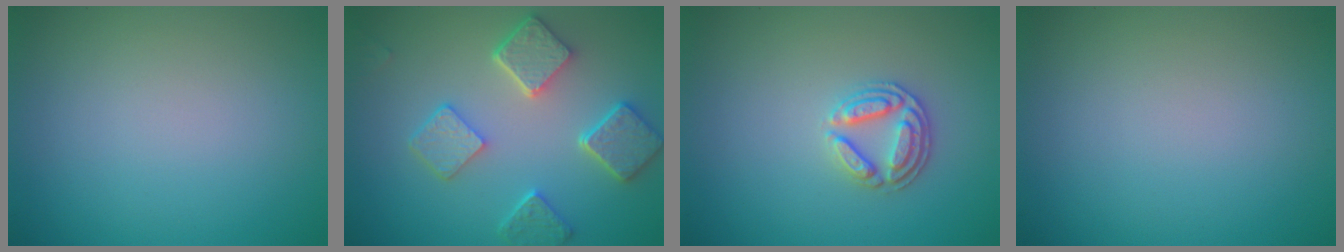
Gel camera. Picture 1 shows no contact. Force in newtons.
{"total": 5.4, "press": 4.2, "slide": 3.3}
{"total": 2.7, "press": 2.6, "slide": 0.9}
{"total": 0.0}